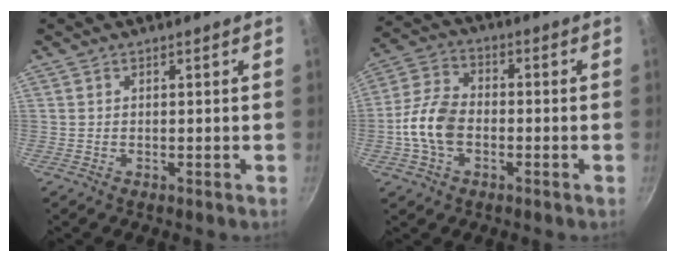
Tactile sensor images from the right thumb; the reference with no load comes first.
{"total": 10.1, "force": [-2.3, 6.7, 7.2], "torque": [-0.132, 0.031, -0.054]}